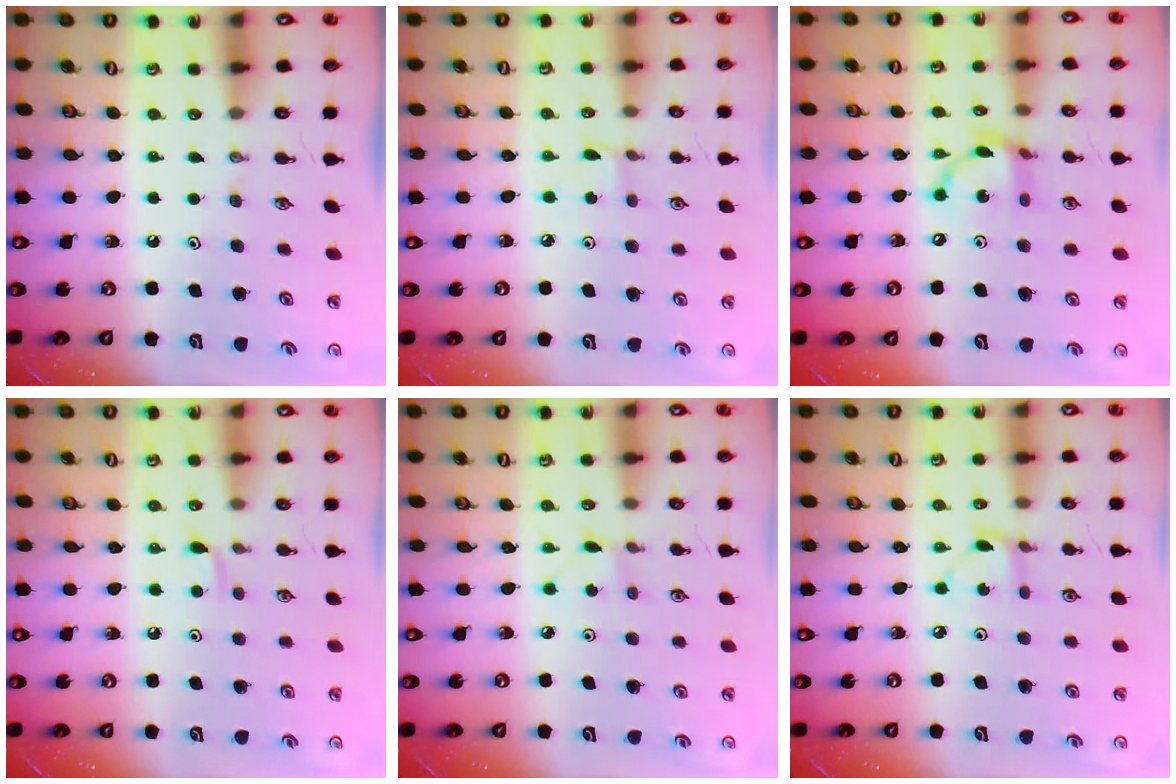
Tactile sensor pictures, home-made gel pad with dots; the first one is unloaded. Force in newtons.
{"total": 1.2, "press": 1.2, "slide": 0.1}
{"total": 12.2, "press": 12.2, "slide": 0.9}
{"total": 4.1, "press": 4.1, "slide": 0.6}
{"total": 2.8, "press": 2.8, "slide": 0.3}
{"total": 2.8, "press": 2.8, "slide": 0.1}